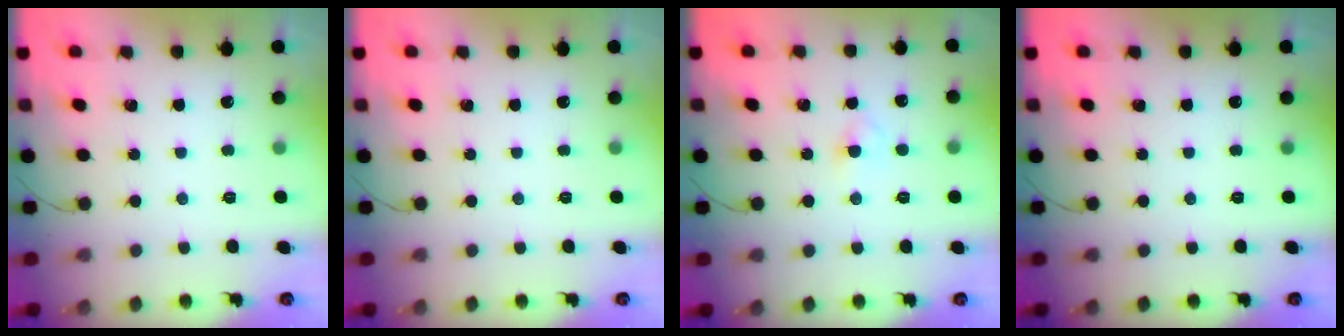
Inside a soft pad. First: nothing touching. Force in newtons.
{"total": 0.0}
{"total": 2.5, "press": 2.4, "slide": 0.6}
{"total": 0.0}